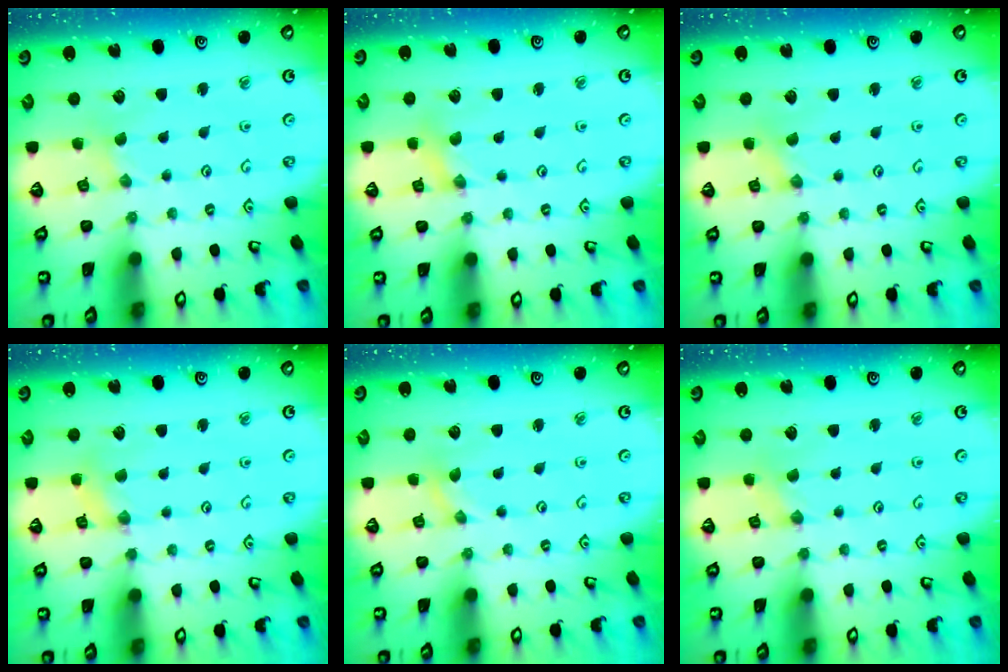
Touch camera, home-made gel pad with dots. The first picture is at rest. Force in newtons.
{"total": 1.6, "press": 1.6, "slide": 0.2}
{"total": 0.0}
{"total": 2.6, "press": 2.6, "slide": 0.3}
{"total": 0.0}
{"total": 0.0}